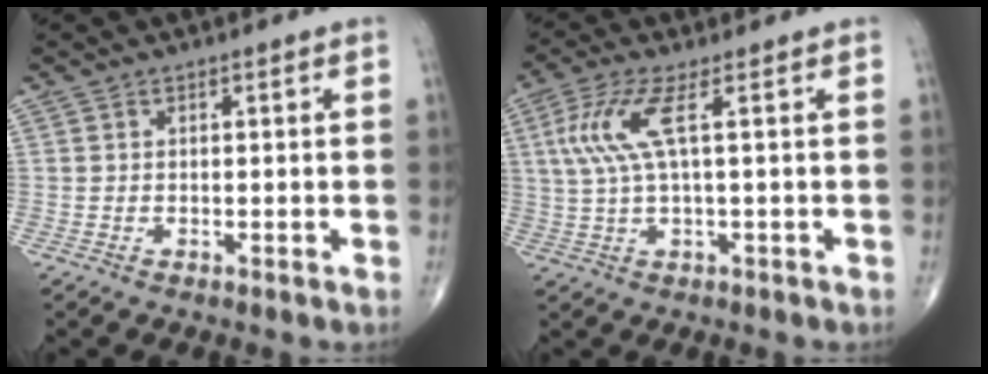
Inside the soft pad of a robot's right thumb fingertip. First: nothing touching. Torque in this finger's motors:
{"motor_torque": [0.34, 0.30, 0.83, 0.12, 0.09]}